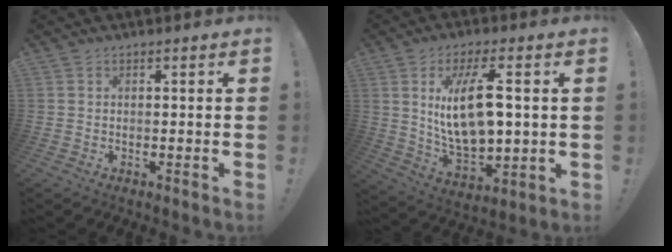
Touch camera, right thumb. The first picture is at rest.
{"total": 16.9, "force": [3.7, 7.3, 14.8], "torque": [-0.265, -0.011, 0.053]}